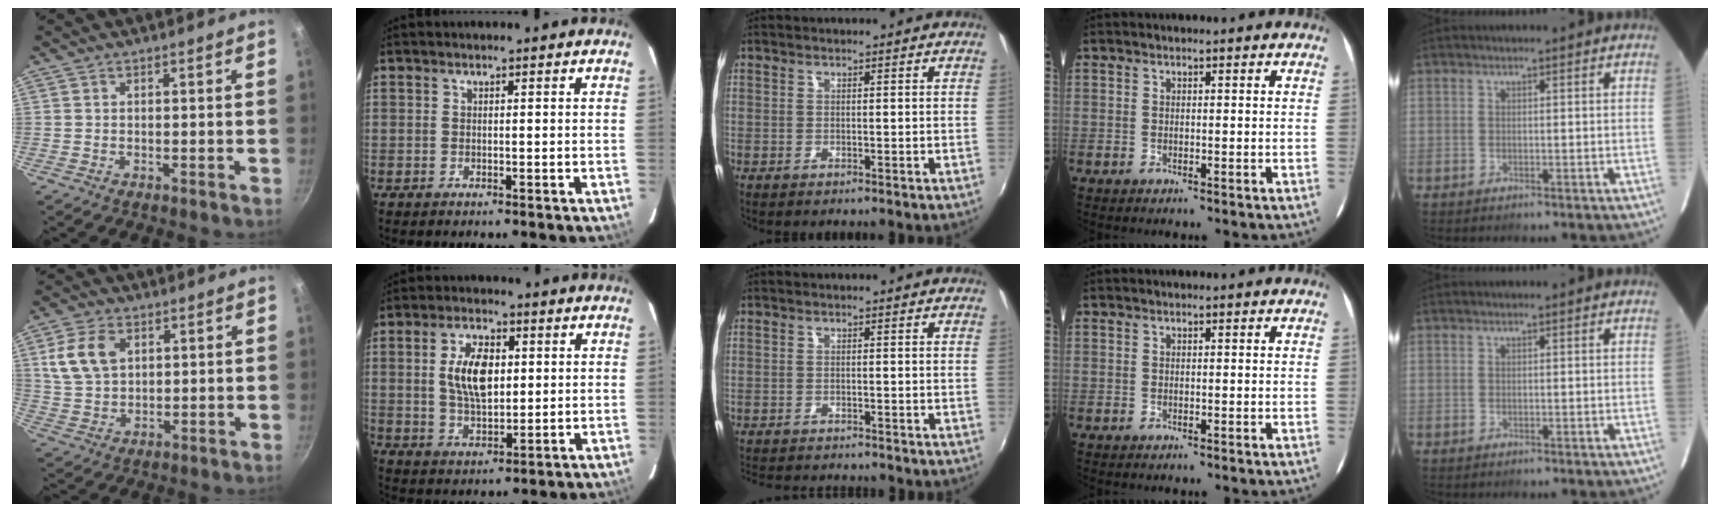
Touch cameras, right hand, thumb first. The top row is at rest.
{"thumb": {"total": 9.3, "force": [3.1, 6.3, 6.1], "torque": [-0.104, -0.005, 0.062]}, "index": {"total": 9.4, "force": [1.6, 4.8, 8.0], "torque": [-0.151, 0.008, 0.033]}, "middle": {"total": 5.8, "force": [-5.4, 1.1, 1.7], "torque": [-0.047, -0.017, -0.086]}}